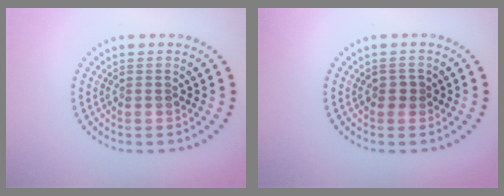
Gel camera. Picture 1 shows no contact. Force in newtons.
{"total": 1.1, "press": 1.1, "slide": 0.3}